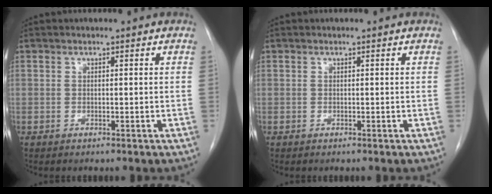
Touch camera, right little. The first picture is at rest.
{"total": 0.0}